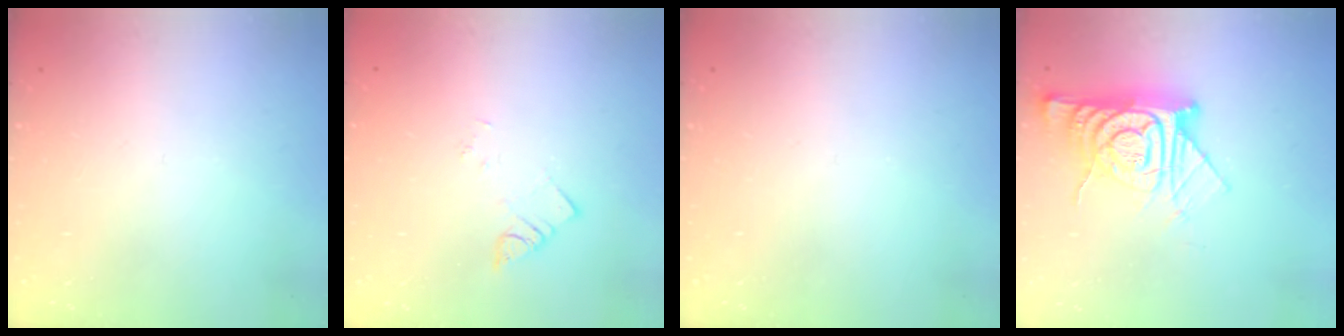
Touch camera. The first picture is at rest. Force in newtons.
{"total": 2.2, "press": 2.2, "slide": 0.2}
{"total": 0.0}
{"total": 14.6, "press": 14.5, "slide": 1.4}